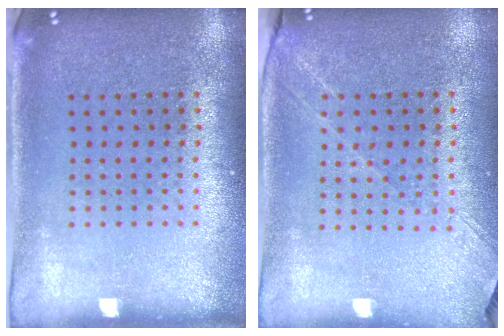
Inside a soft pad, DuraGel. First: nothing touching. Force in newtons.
{"total": 1.3, "press": 1.2, "slide": 0.5}